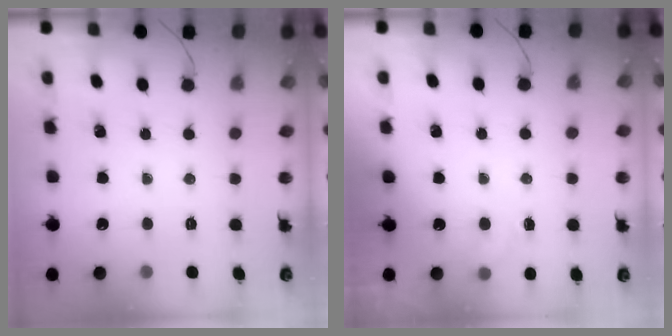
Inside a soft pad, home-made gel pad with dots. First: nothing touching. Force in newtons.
{"total": 5.0, "press": 4.7, "slide": 1.6}